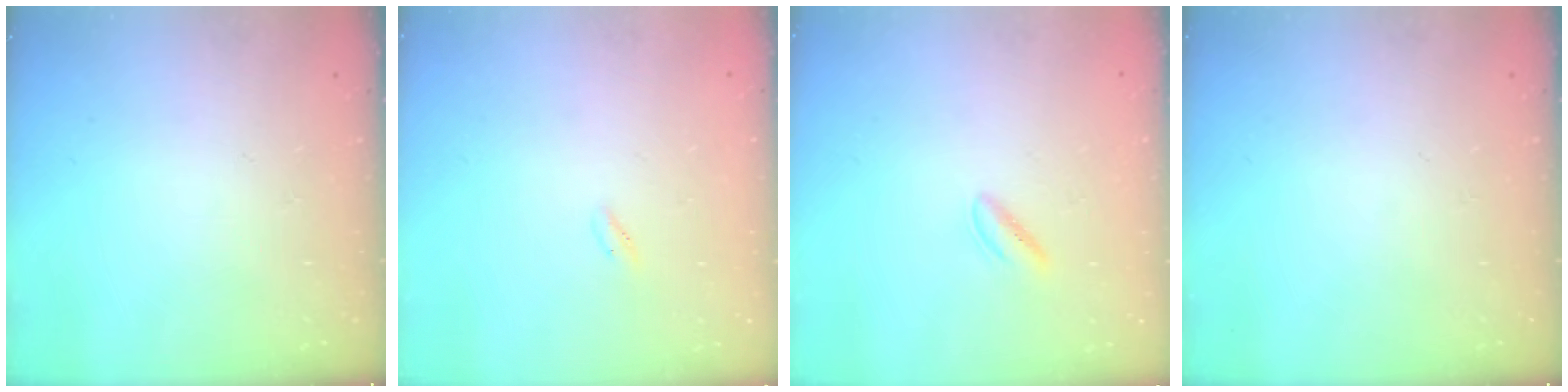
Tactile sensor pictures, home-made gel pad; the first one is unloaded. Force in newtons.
{"total": 0.6, "press": 0.5, "slide": 0.4}
{"total": 2.3, "press": 2.1, "slide": 0.9}
{"total": 0.0}